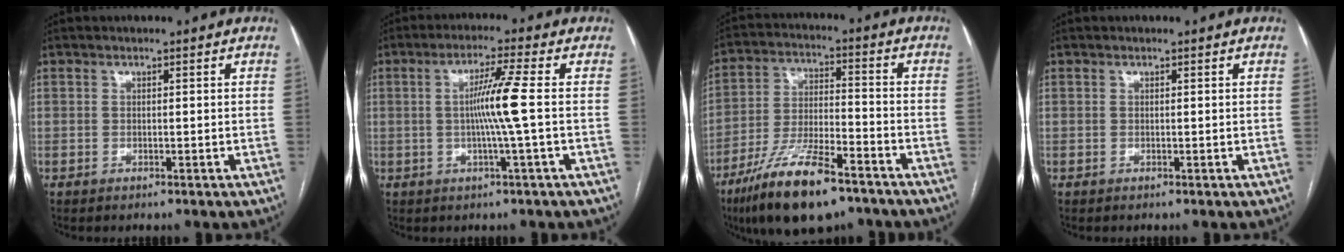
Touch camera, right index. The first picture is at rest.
{"total": 6.6, "force": [-0.2, -1.5, 6.4], "torque": [-0.119, 0.003, -0.003]}
{"total": 15.5, "force": [-10.5, 3.7, 10.8], "torque": [-0.219, -0.020, -0.187]}
{"total": 0.0}